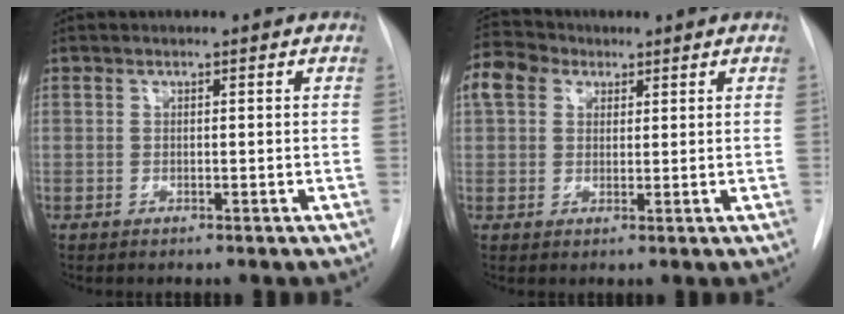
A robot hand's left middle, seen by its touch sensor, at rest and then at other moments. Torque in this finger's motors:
{"motor_torque": [0.36, -0.36, 0.79, 0.17]}